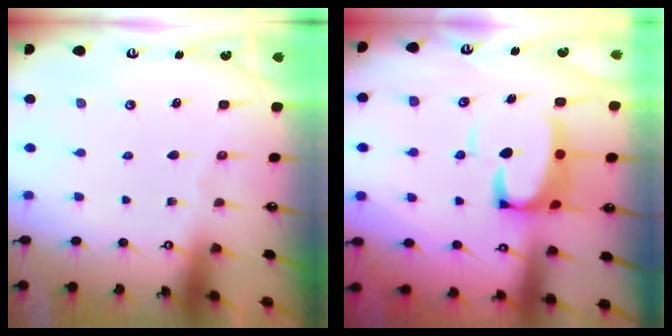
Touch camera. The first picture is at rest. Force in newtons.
{"total": 6.0, "press": 5.9, "slide": 1.2}